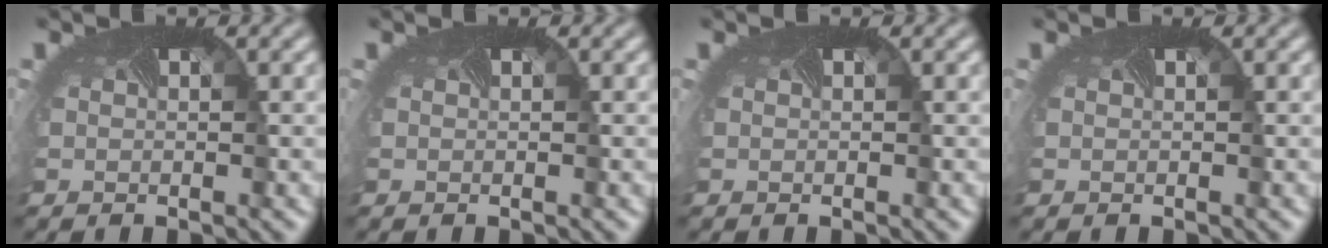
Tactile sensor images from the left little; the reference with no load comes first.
{"total": 0.0}
{"total": 0.0}
{"total": 0.0}